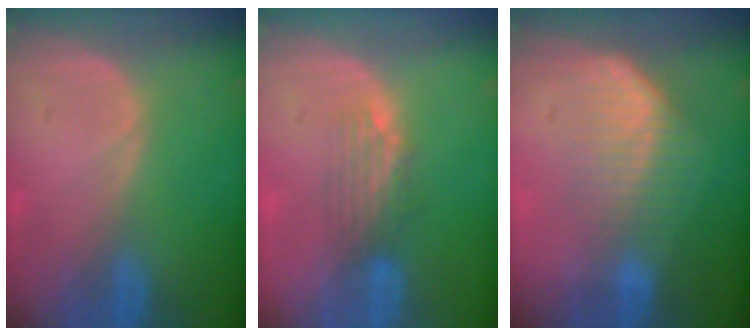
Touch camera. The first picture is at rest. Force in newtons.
{"total": 3.3, "press": 3.0, "slide": 1.3}
{"total": 7.5, "press": 6.3, "slide": 4.0}